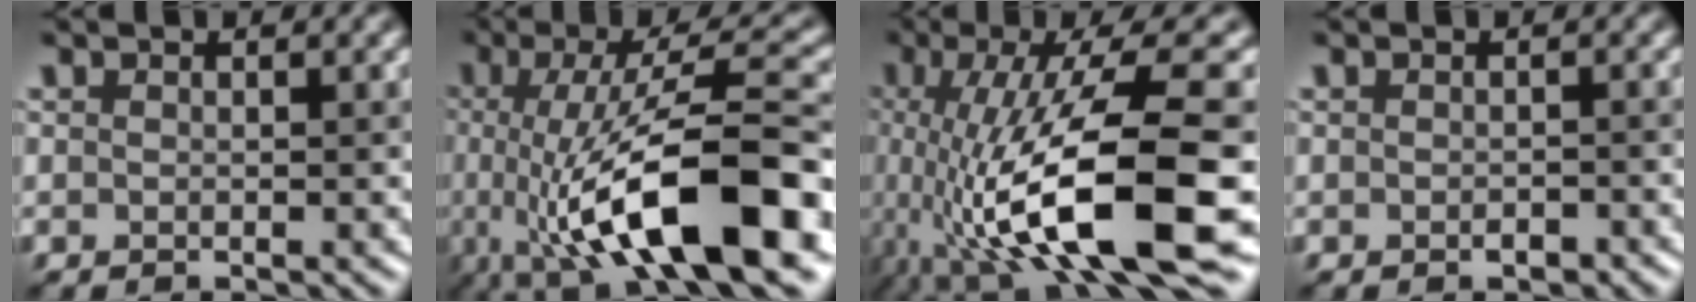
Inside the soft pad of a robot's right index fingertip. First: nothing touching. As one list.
[{"total": 12.7, "force": [-3.6, 3.8, 11.6], "torque": [-0.176, 0.012, -0.059]}, {"total": 14.1, "force": [-4.4, 3.6, 12.9], "torque": [-0.238, 0.009, -0.062]}, {"total": 0.6, "force": [-0.6, 0.0, 0.3], "torque": [-0.006, 0.007, -0.004]}]